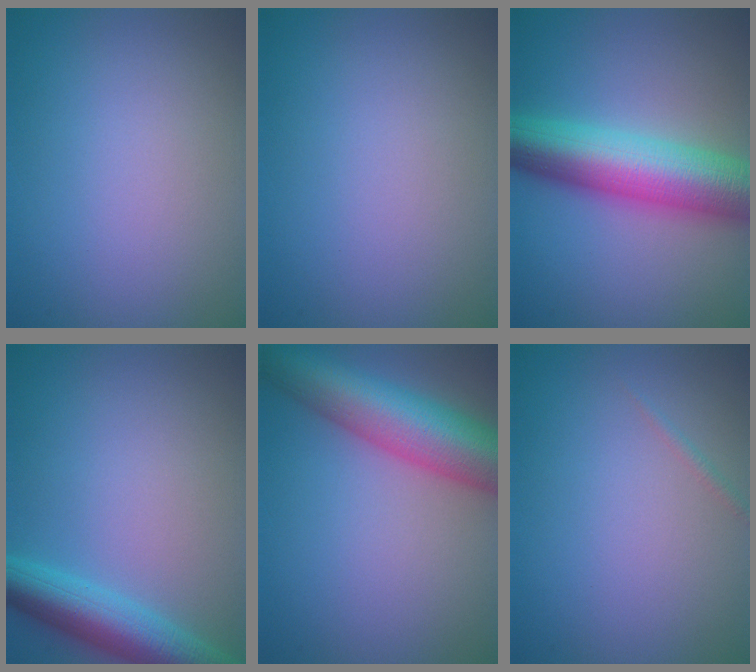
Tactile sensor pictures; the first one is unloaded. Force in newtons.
{"total": 0.0}
{"total": 10.0, "press": 10.0, "slide": 0.1}
{"total": 5.5, "press": 5.5, "slide": 0.2}
{"total": 10.1, "press": 10.1, "slide": 0.3}
{"total": 0.6, "press": 0.6, "slide": 0.0}